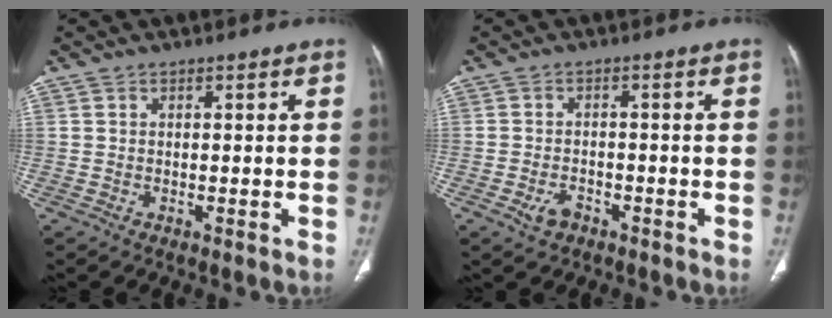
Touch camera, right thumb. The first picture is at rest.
{"total": 3.1, "force": [-1.7, 2.0, 1.6], "torque": [-0.027, 0.012, -0.025]}